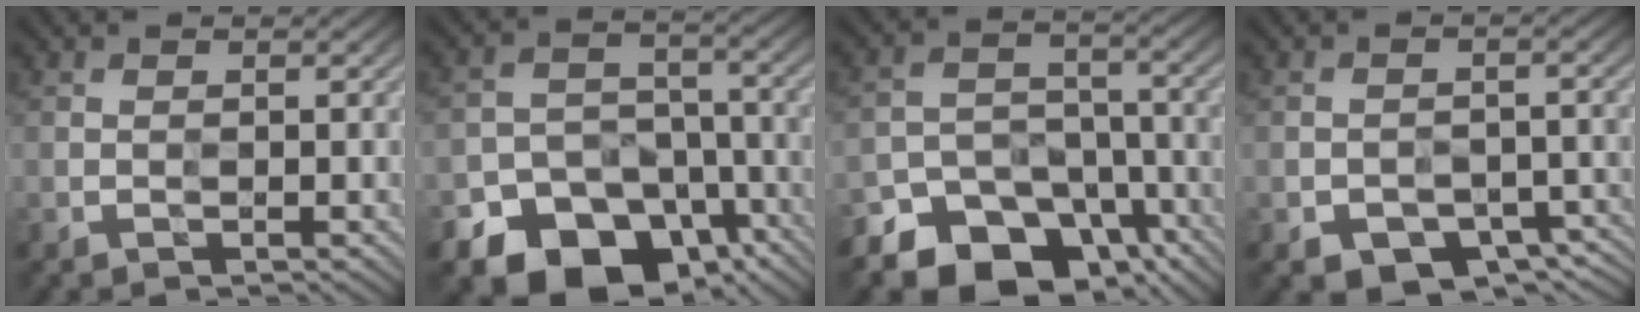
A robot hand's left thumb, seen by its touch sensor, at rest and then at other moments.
{"total": 14.8, "force": [-10.2, 9.7, 4.7], "torque": [-0.093, -0.032, -0.155]}
{"total": 13.6, "force": [-10.4, 8.1, 3.5], "torque": [-0.076, -0.015, -0.157]}
{"total": 5.8, "force": [-4.4, 3.5, 1.4], "torque": [-0.004, -0.003, -0.052]}